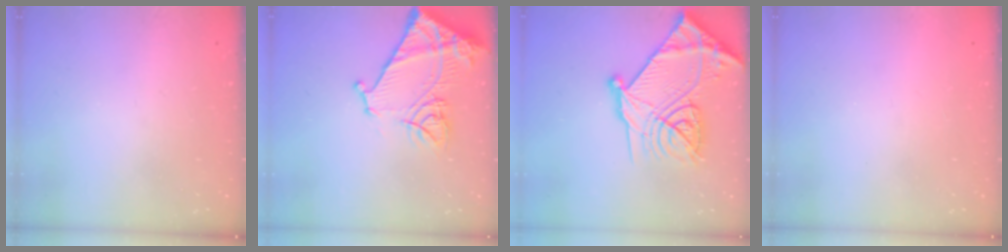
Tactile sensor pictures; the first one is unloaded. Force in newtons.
{"total": 17.3, "press": 17.3, "slide": 1.6}
{"total": 30.3, "press": 30.1, "slide": 3.2}
{"total": 1.5, "press": 1.5, "slide": 0.1}